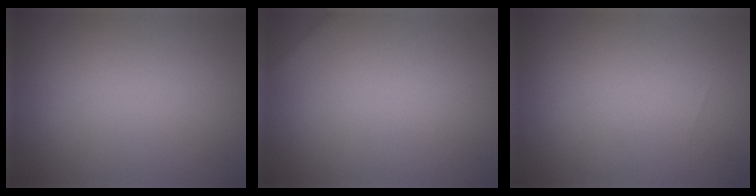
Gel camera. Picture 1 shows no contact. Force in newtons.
{"total": 1.0, "press": 1.0, "slide": 0.0}
{"total": 0.0}